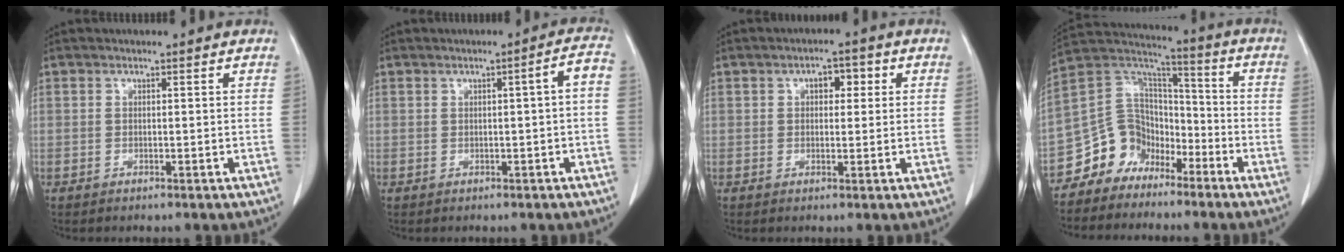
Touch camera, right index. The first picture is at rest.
{"total": 4.1, "force": [-0.1, 0.5, 4.0], "torque": [-0.058, 0.018, 0.002]}
{"total": 4.1, "force": [1.2, 2.3, 3.2], "torque": [-0.053, 0.020, 0.019]}
{"total": 10.8, "force": [-7.0, 7.9, 2.2], "torque": [-0.048, 0.068, -0.132]}